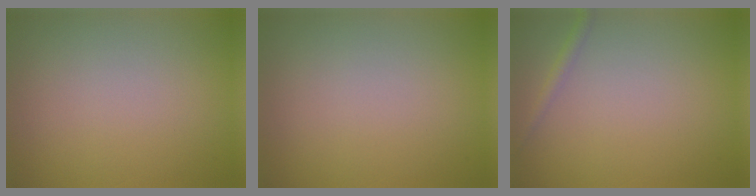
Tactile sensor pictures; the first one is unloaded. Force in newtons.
{"total": 0.0}
{"total": 1.1, "press": 1.1, "slide": 0.1}